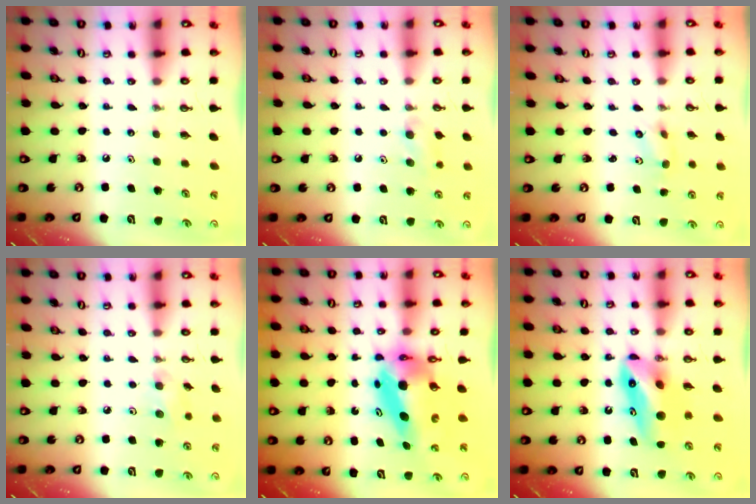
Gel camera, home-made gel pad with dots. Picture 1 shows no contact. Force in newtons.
{"total": 6.5, "press": 6.4, "slide": 1.4}
{"total": 2.5, "press": 2.2, "slide": 1.2}
{"total": 5.5, "press": 5.0, "slide": 2.3}
{"total": 9.2, "press": 9.2, "slide": 0.9}
{"total": 9.4, "press": 8.7, "slide": 3.6}